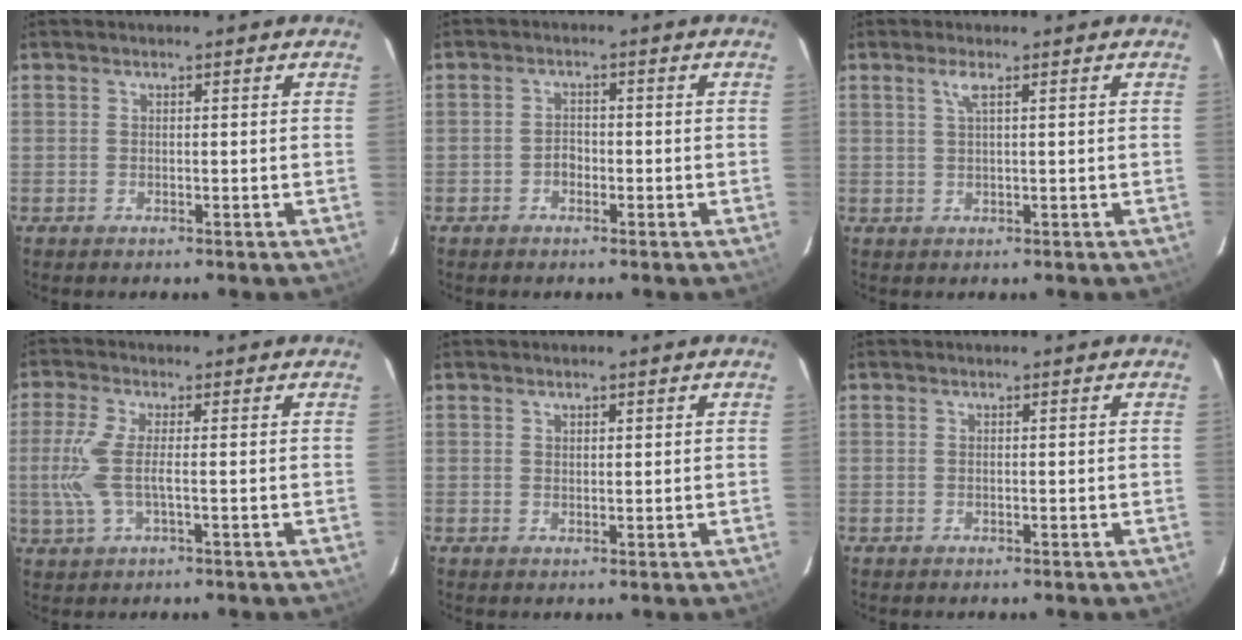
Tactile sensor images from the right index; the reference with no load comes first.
{"total": 1.8, "force": [-1.1, 1.3, 0.7], "torque": [-0.014, 0.007, -0.017]}
{"total": 1.9, "force": [0.9, -0.1, 1.7], "torque": [-0.033, 0.002, 0.018]}
{"total": 6.5, "force": [-0.7, 1.4, 6.3], "torque": [-0.144, -0.003, -0.013]}
{"total": 1.1, "force": [0.8, 0.6, 0.5], "torque": [-0.004, 0.002, 0.015]}
{"total": 0.0}